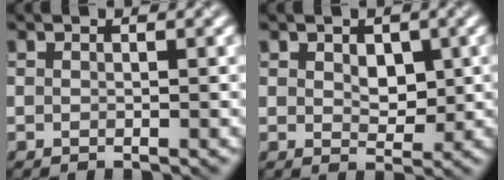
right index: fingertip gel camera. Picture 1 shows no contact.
{"total": 2.5, "force": [0.5, 1.7, 1.8], "torque": [-0.029, -0.007, 0.012]}